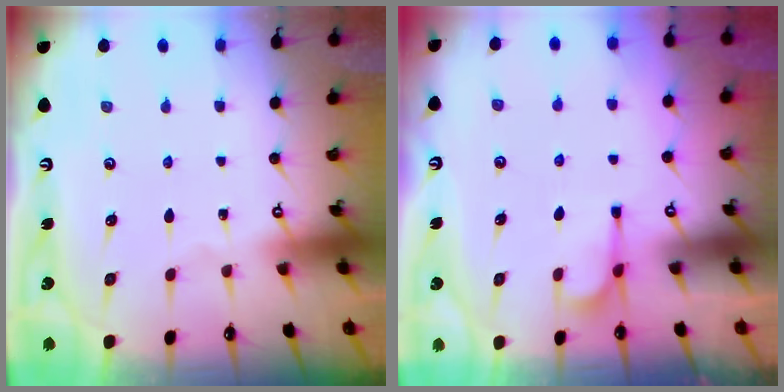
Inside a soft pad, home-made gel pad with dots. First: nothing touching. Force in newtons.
{"total": 2.5, "press": 2.2, "slide": 1.2}